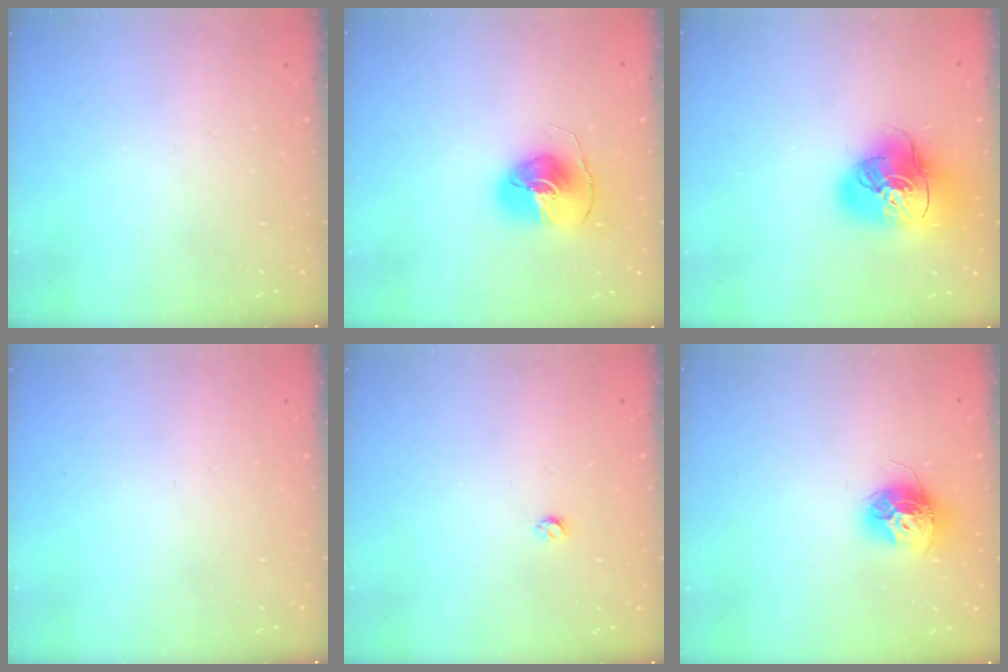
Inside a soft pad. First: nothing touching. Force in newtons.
{"total": 8.7, "press": 8.7, "slide": 0.6}
{"total": 19.6, "press": 19.4, "slide": 2.7}
{"total": 0.0}
{"total": 2.9, "press": 2.8, "slide": 0.5}
{"total": 12.2, "press": 12.1, "slide": 1.1}